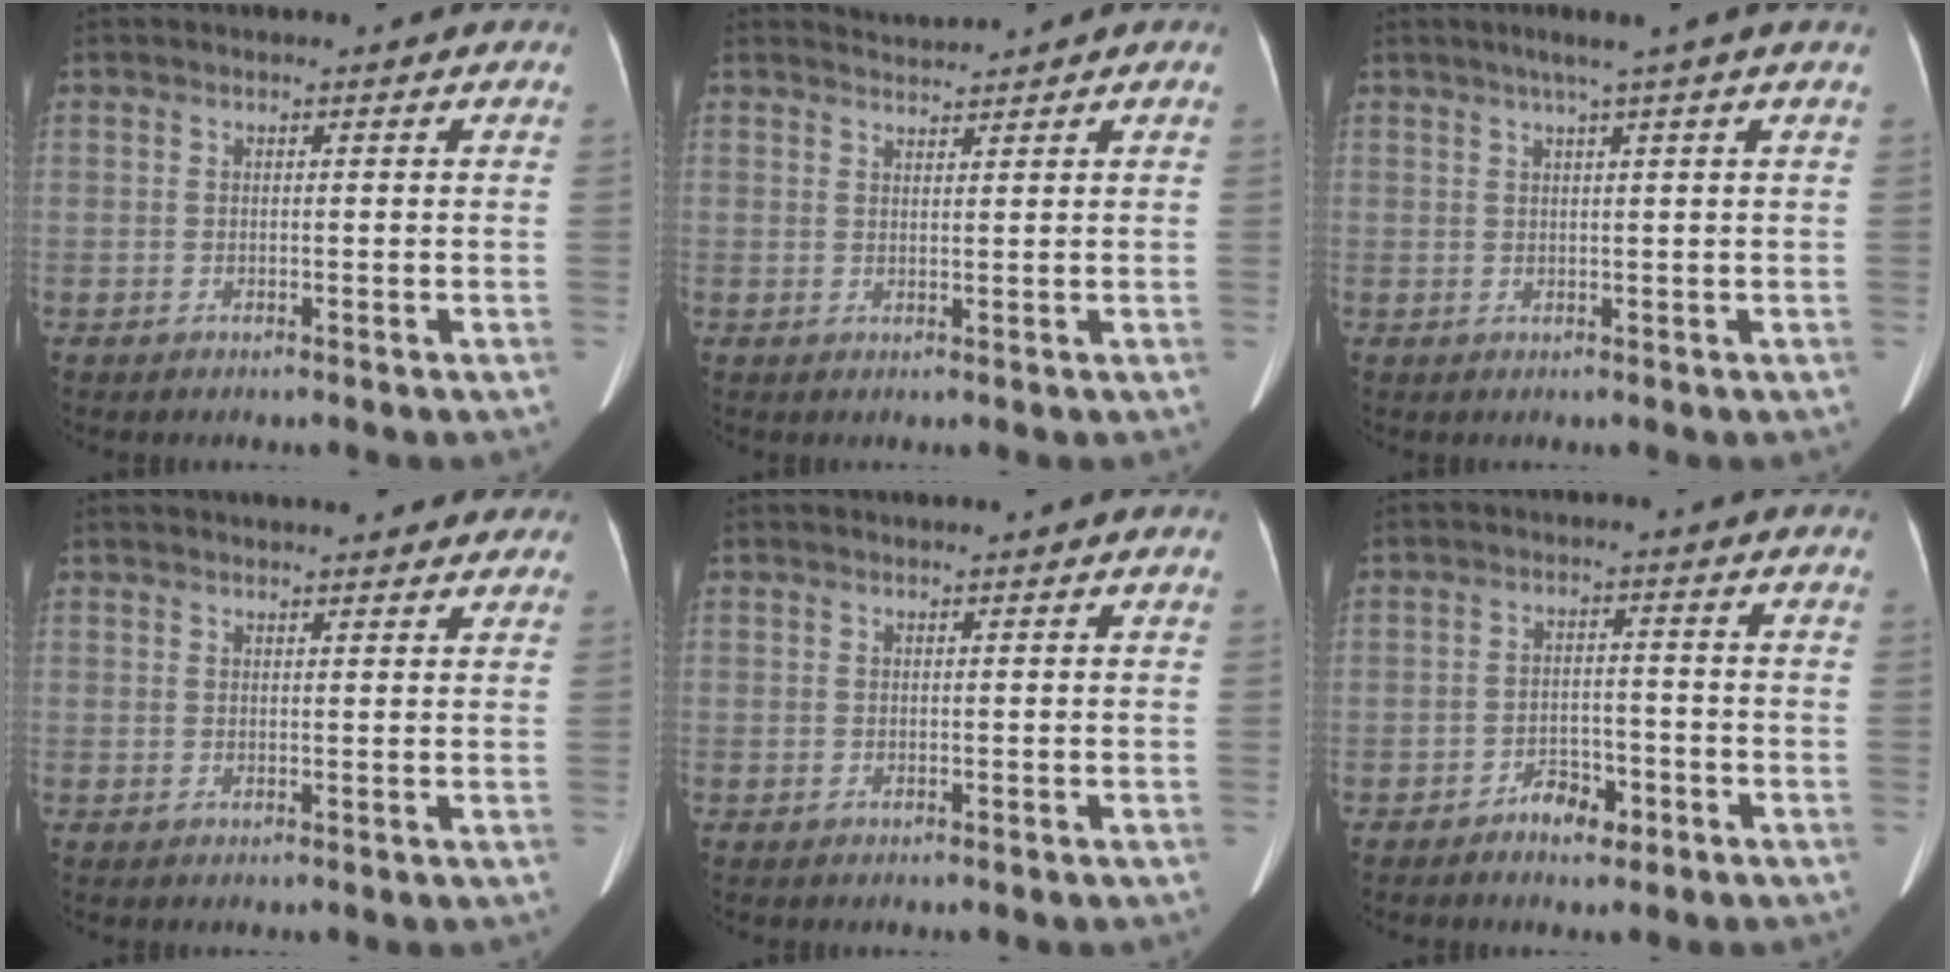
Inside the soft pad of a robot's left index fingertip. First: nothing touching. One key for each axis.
{"total": 1.6, "fx": 1.5, "fy": -0.3, "fz": -0.6, "tx": 0.004, "ty": 0.005, "tz": 0.034}
{"total": 3.9, "fx": 2.4, "fy": -1.2, "fz": 2.8, "tx": -0.041, "ty": 0.010, "tz": 0.042}
{"total": 8.6, "fx": 7.6, "fy": 2.1, "fz": 3.6, "tx": -0.039, "ty": 0.019, "tz": 0.086}
{"total": 0.0}
{"total": 4.1, "fx": -2.9, "fy": 2.1, "fz": 2.1, "tx": -0.034, "ty": 0.005, "tz": -0.044}